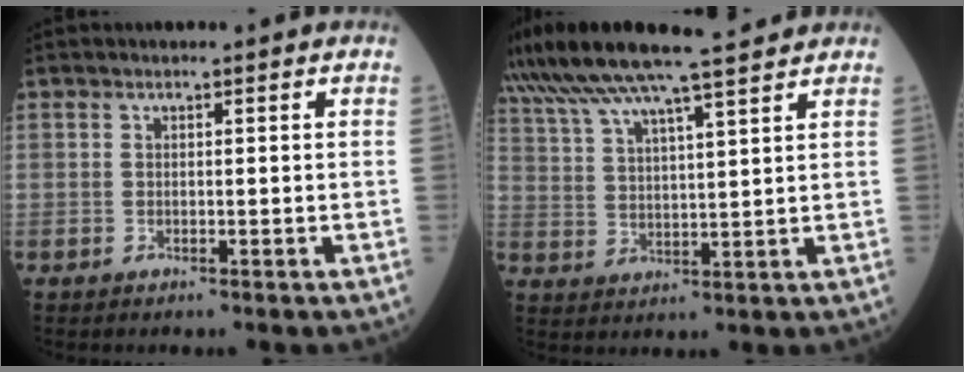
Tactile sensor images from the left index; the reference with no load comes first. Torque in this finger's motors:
{"motor_torque": [1.04, -1.10, 0.43, 0.19]}